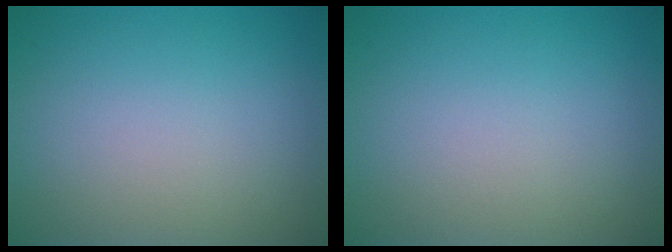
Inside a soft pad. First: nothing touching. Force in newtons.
{"total": 0.0}